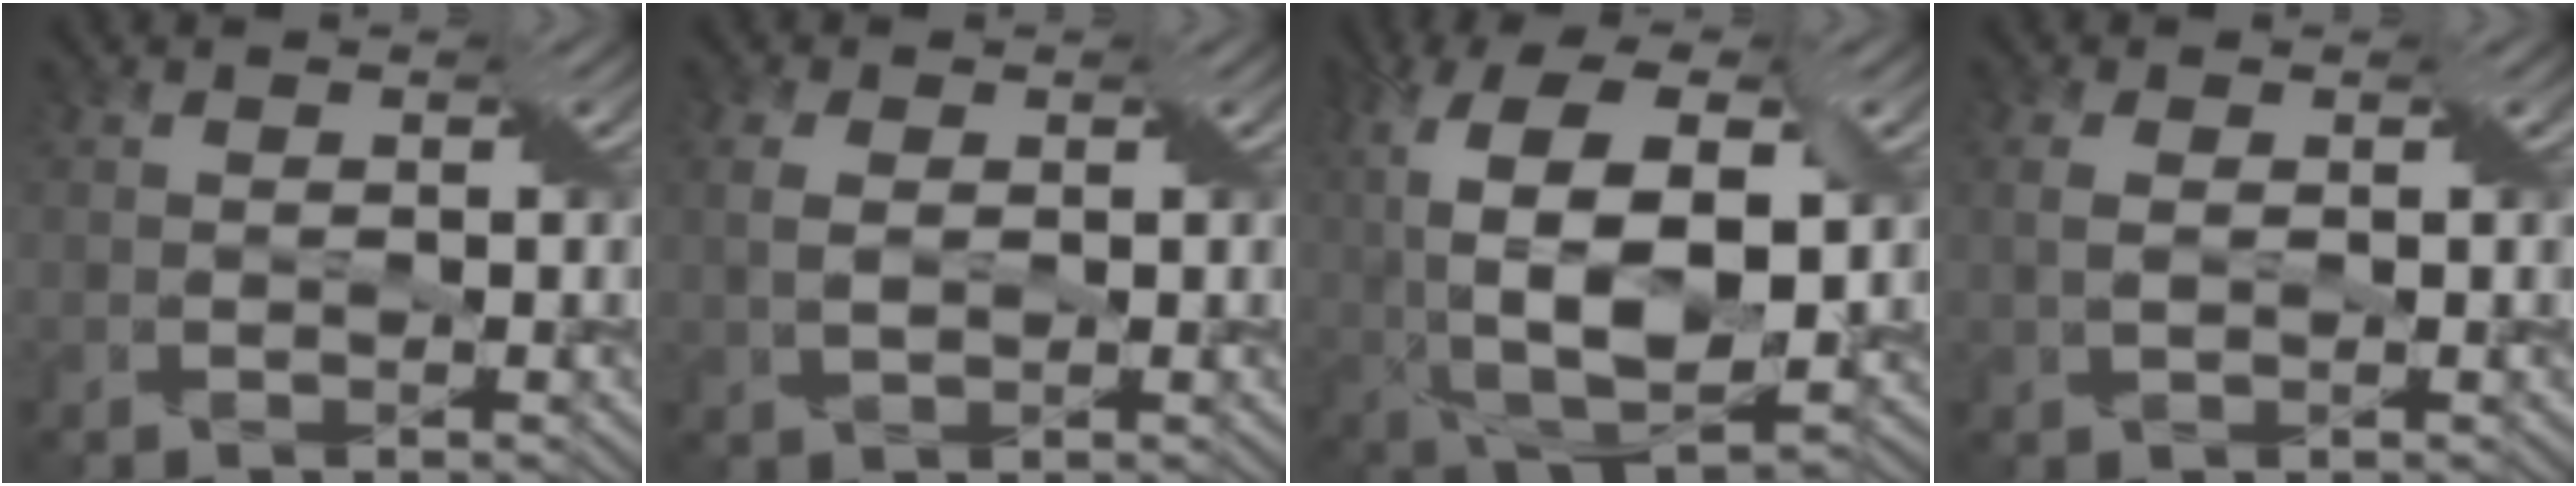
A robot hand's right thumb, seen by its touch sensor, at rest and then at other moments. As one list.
[{"total": 2.8, "force": [0.5, 1.8, 2.1], "torque": [-0.056, 0.002, 0.012]}, {"total": 15.8, "force": [1.7, 8.5, 13.2], "torque": [-0.274, -0.005, 0.039]}, {"total": 2.0, "force": [0.3, 1.1, 1.6], "torque": [-0.039, 0.001, 0.009]}]